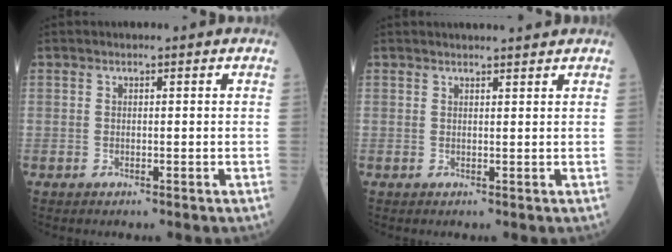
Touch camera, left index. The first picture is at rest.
{"total": 4.0, "force": [3.8, 0.0, 1.2], "torque": [-0.014, 0.015, 0.047]}